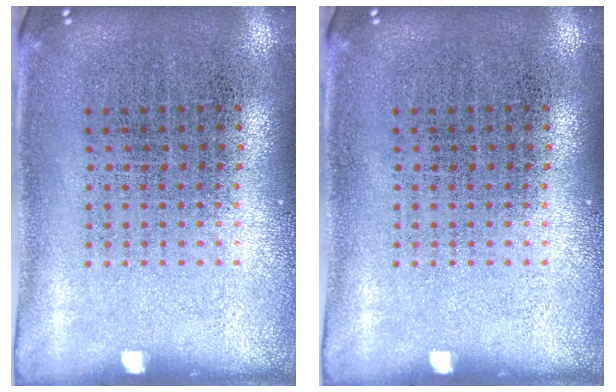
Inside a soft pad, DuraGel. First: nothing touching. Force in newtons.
{"total": 0.0}